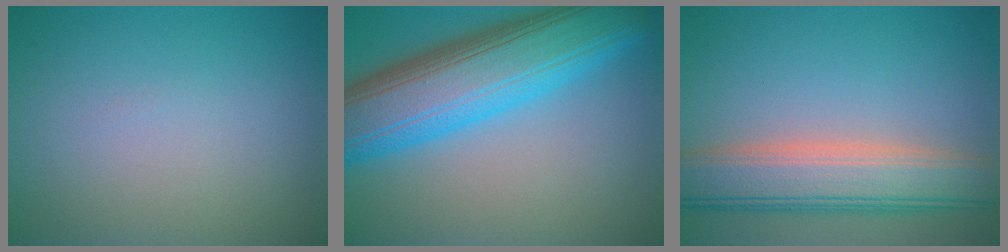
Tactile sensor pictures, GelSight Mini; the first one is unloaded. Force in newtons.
{"total": 12.1, "press": 12.1, "slide": 0.3}
{"total": 7.7, "press": 7.6, "slide": 0.7}